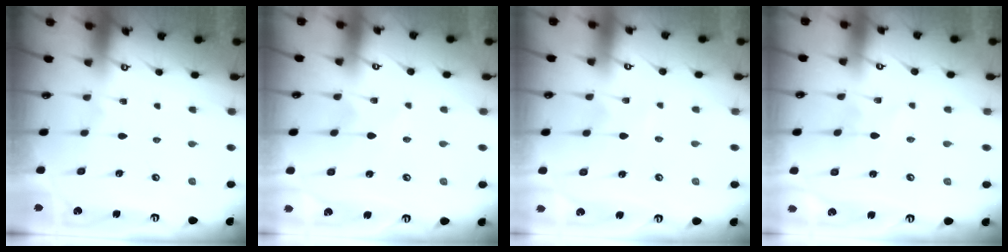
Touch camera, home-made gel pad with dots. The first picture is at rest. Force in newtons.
{"total": 1.6, "press": 1.6, "slide": 0.2}
{"total": 1.6, "press": 1.6, "slide": 0.2}
{"total": 2.6, "press": 2.6, "slide": 0.4}